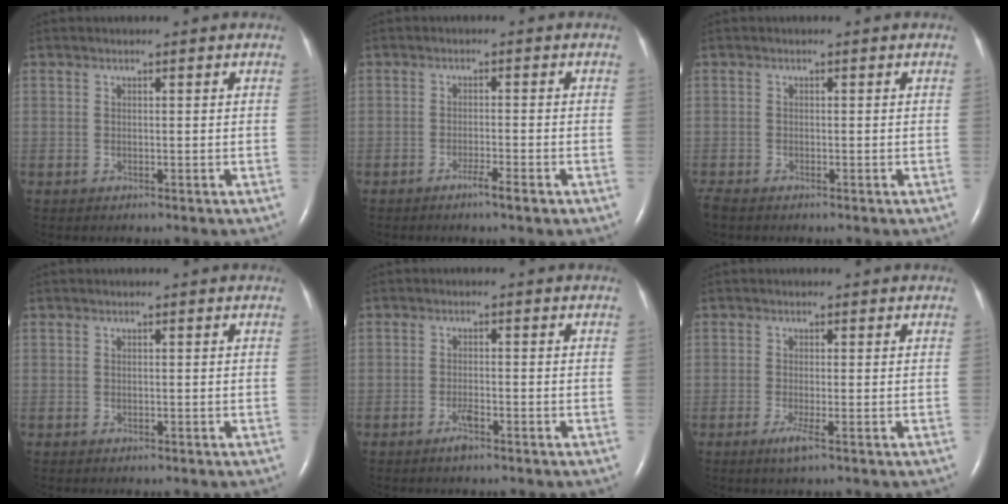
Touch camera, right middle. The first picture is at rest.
{"total": 2.5, "force": [-1.7, -0.1, 1.9], "torque": [-0.033, -0.002, -0.030]}
{"total": 1.6, "force": [-1.3, 0.4, 0.7], "torque": [-0.022, -0.006, -0.024]}
{"total": 0.0}
{"total": 1.9, "force": [-1.4, 0.3, 1.3], "torque": [-0.030, -0.001, -0.025]}
{"total": 2.1, "force": [-1.1, -0.2, 1.8], "torque": [-0.040, -0.008, -0.023]}